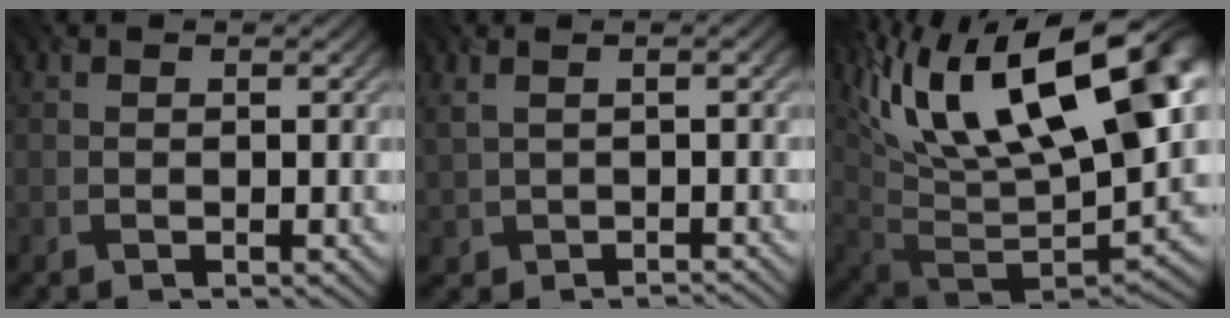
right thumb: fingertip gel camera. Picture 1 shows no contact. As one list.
[{"total": 2.9, "force": [0.5, 1.2, 2.5], "torque": [-0.057, -0.001, 0.012]}, {"total": 21.4, "force": [9.5, 8.9, 17.0], "torque": [-0.285, 0.021, 0.176]}]